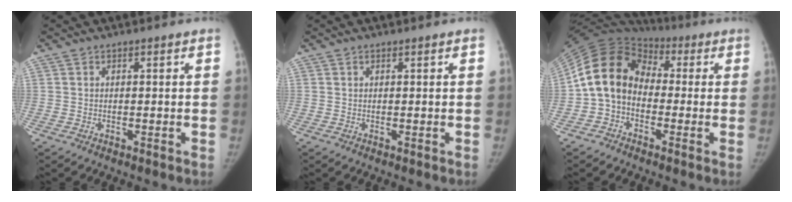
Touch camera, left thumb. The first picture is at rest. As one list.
[{"total": 0.0}, {"total": 14.0, "force": [-1.5, 10.9, 8.7], "torque": [-0.152, 0.046, -0.045]}]